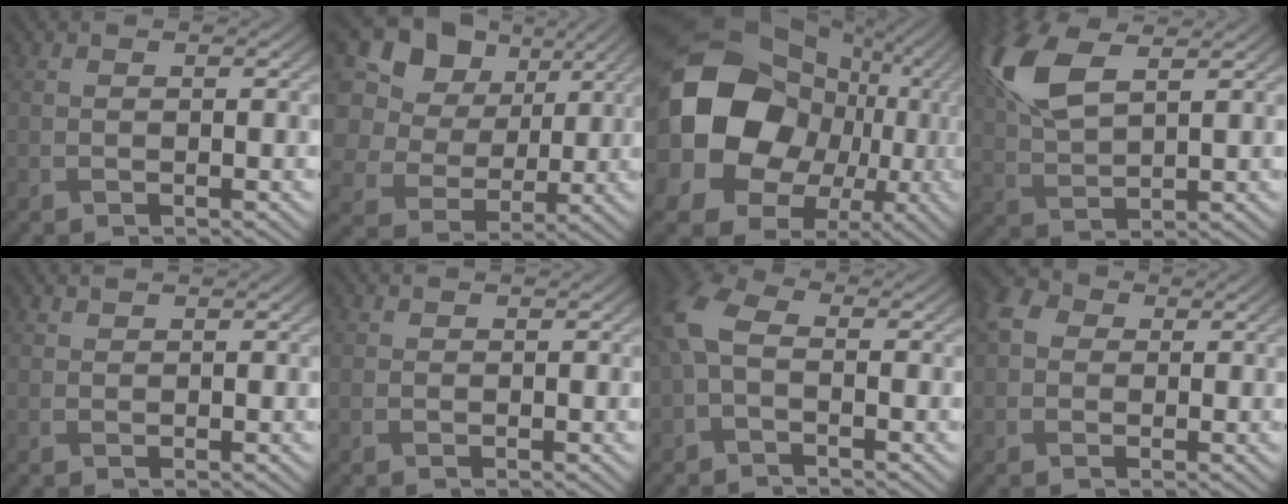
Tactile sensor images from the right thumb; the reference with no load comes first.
{"total": 13.7, "force": [4.8, 11.0, 6.7], "torque": [-0.199, 0.033, 0.088]}
{"total": 23.1, "force": [1.5, 19.8, 11.7], "torque": [-0.266, -0.051, 0.038]}
{"total": 10.1, "force": [4.3, 4.4, 8.0], "torque": [-0.211, 0.020, 0.085]}
{"total": 0.9, "force": [0.9, 0.0, 0.3], "torque": [-0.011, 0.004, 0.020]}
{"total": 0.0}
{"total": 5.7, "force": [-0.6, 3.3, 4.6], "torque": [-0.119, 0.013, -0.029]}
{"total": 3.3, "force": [0.3, 2.8, 1.7], "torque": [-0.043, 0.005, -0.005]}